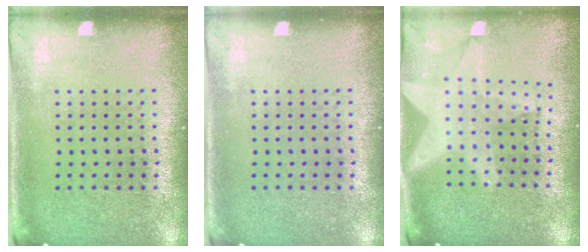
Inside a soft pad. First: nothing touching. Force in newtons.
{"total": 0.0}
{"total": 2.2, "press": 1.8, "slide": 1.2}